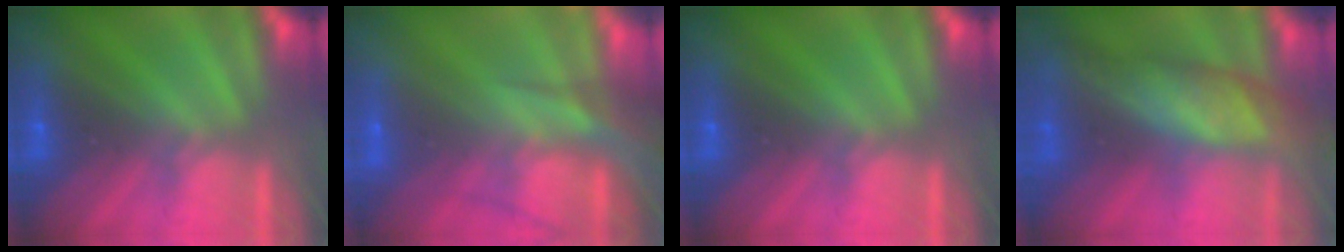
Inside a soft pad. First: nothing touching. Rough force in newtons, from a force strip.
{"total": 7.6}
{"total": 0.0}
{"total": 7.8}